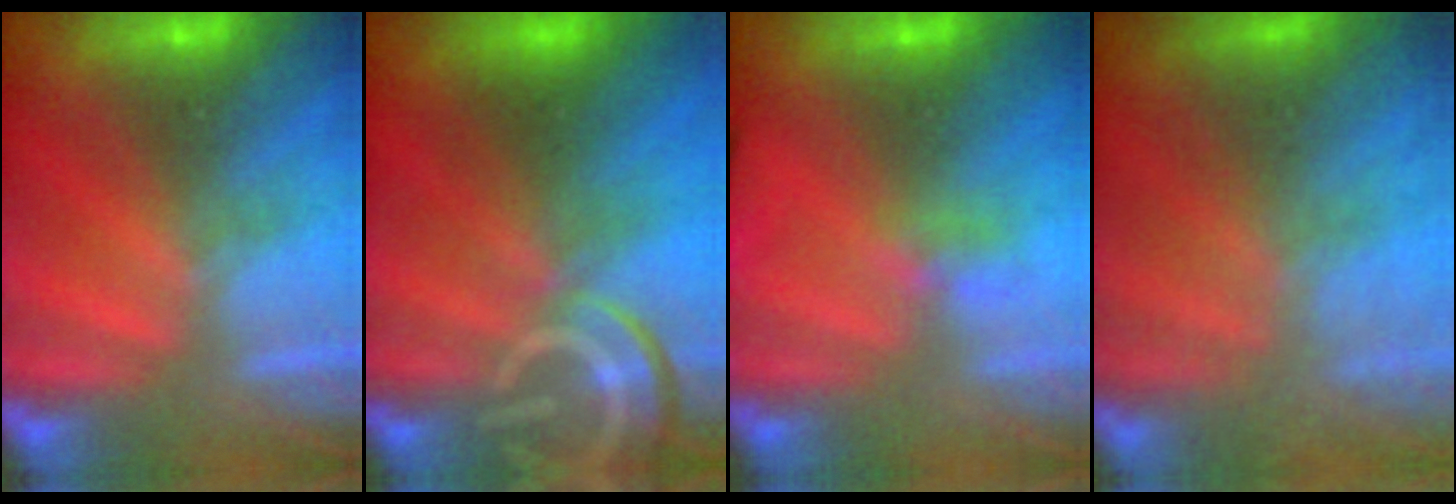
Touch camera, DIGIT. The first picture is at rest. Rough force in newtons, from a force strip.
{"total": 9.1}
{"total": 3.5}
{"total": 7.0}